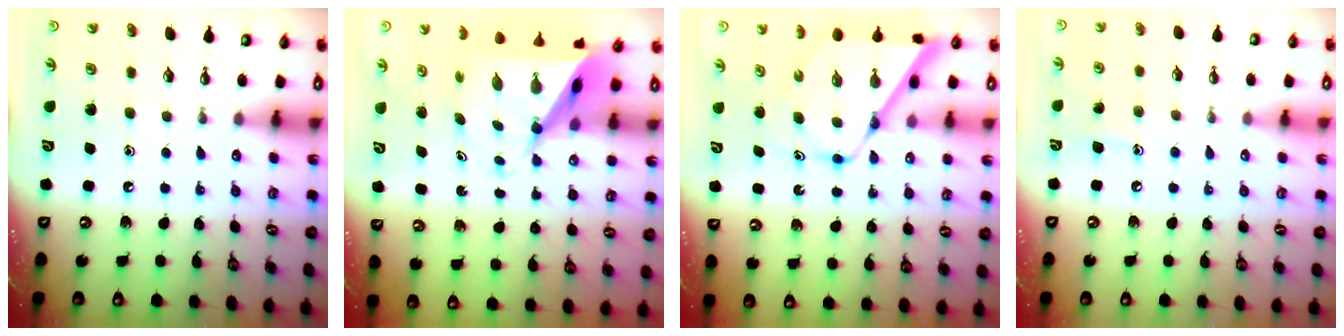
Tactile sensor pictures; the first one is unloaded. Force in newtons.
{"total": 10.0, "press": 9.9, "slide": 0.9}
{"total": 11.7, "press": 11.6, "slide": 0.9}
{"total": 5.9, "press": 5.8, "slide": 0.7}